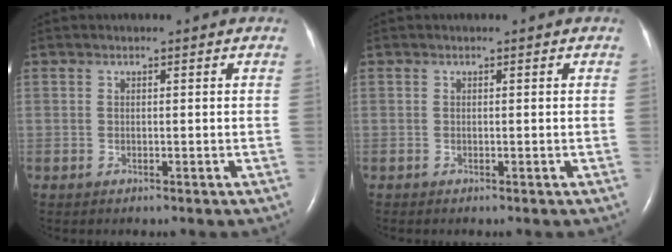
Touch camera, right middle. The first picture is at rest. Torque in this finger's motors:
{"motor_torque": [0.00, 0.00, 0.00, 0.00]}